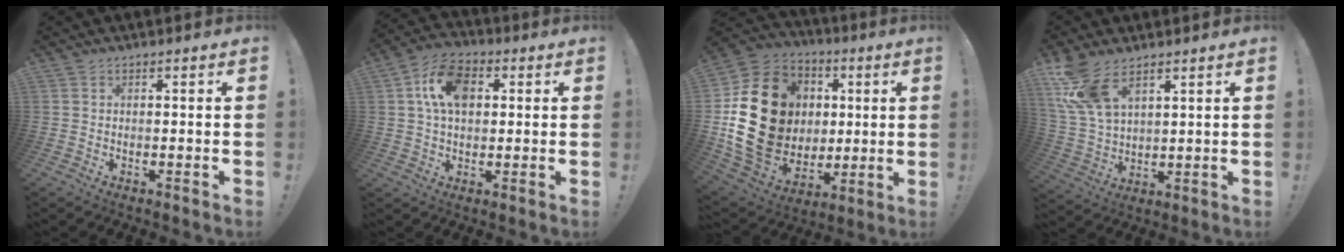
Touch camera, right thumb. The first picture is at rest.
{"total": 12.2, "force": [3.2, 8.0, 8.6], "torque": [-0.137, 0.012, 0.061]}
{"total": 25.9, "force": [2.0, 20.9, 15.1], "torque": [-0.280, -0.002, 0.080]}
{"total": 12.7, "force": [7.7, 6.4, 7.8], "torque": [-0.161, -0.027, 0.154]}